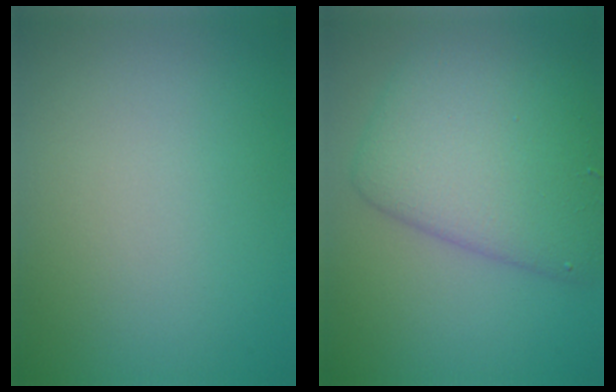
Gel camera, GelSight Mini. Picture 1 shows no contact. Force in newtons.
{"total": 7.8, "press": 7.8, "slide": 0.2}